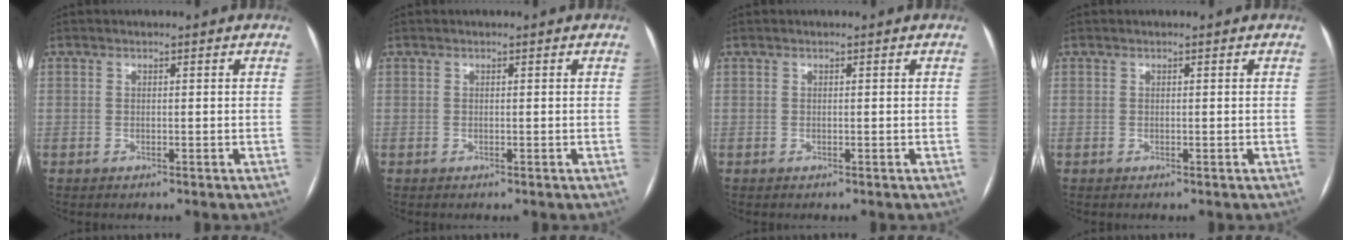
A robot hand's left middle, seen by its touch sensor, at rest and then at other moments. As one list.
[{"total": 0.0}, {"total": 0.0}, {"total": 0.0}]